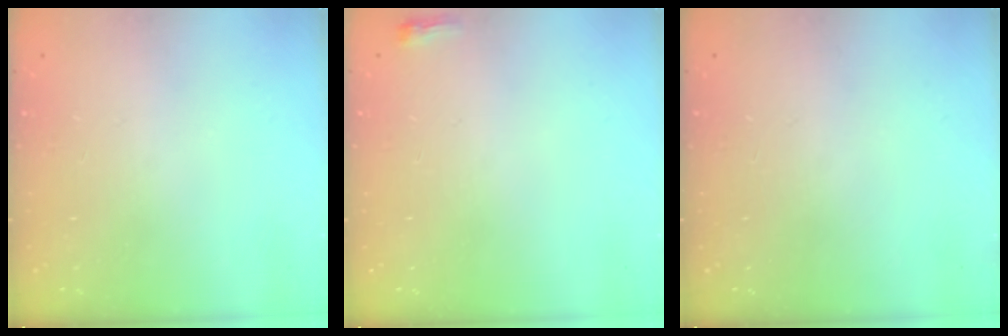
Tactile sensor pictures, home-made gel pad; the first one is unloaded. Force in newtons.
{"total": 2.6, "press": 2.5, "slide": 0.6}
{"total": 0.0}